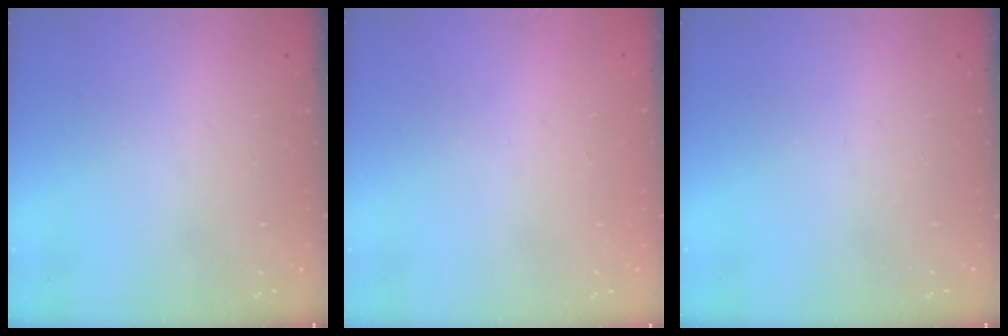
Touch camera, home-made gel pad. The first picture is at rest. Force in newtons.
{"total": 1.0, "press": 0.9, "slide": 0.2}
{"total": 0.0}